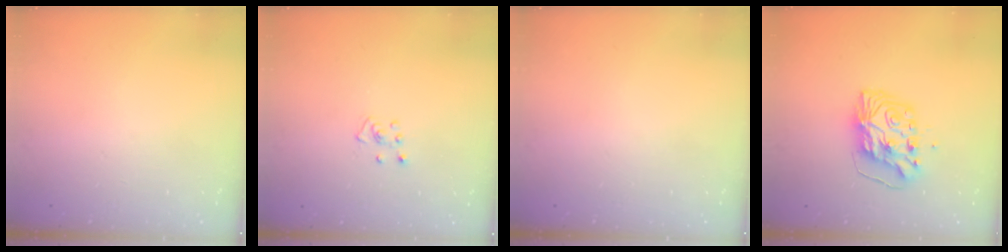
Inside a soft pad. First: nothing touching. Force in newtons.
{"total": 4.0, "press": 4.0, "slide": 0.4}
{"total": 0.0}
{"total": 10.1, "press": 10.0, "slide": 1.0}